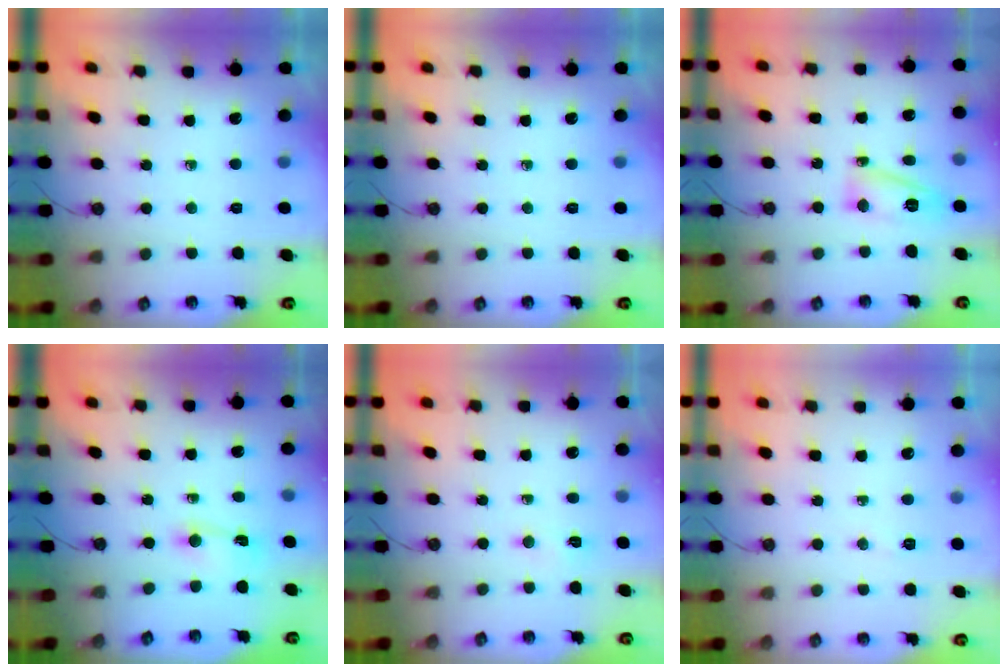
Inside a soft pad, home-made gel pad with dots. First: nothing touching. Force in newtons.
{"total": 0.0}
{"total": 10.0, "press": 9.9, "slide": 0.8}
{"total": 1.9, "press": 1.9, "slide": 0.4}
{"total": 2.5, "press": 2.5, "slide": 0.5}
{"total": 3.4, "press": 3.3, "slide": 0.9}